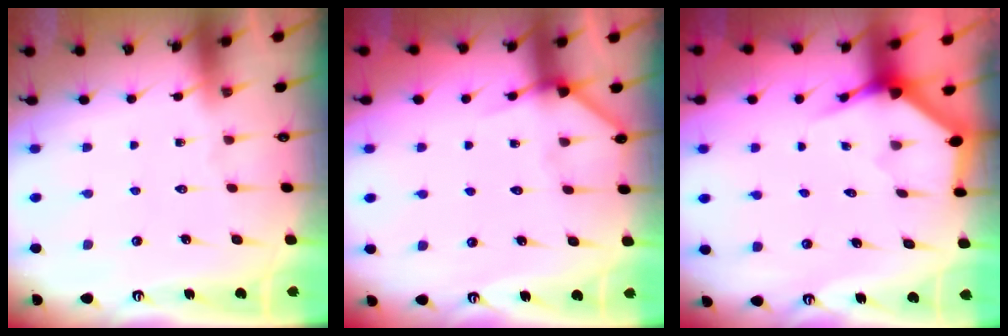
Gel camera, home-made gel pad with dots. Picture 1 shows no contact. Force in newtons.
{"total": 4.2, "press": 4.2, "slide": 0.3}
{"total": 3.4, "press": 3.4, "slide": 0.1}